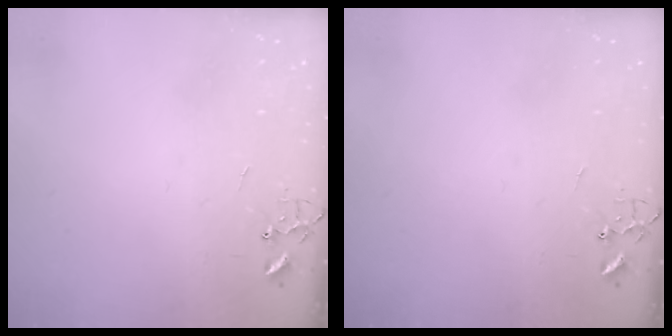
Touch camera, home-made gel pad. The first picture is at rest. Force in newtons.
{"total": 0.0}